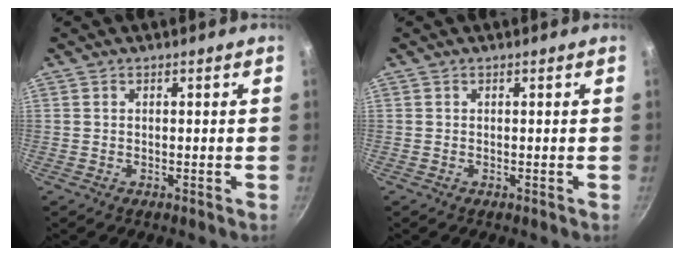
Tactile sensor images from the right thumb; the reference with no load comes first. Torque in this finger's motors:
{"motor_torque": [0.17, 0.07, 0.33, 0.08, 0.03]}